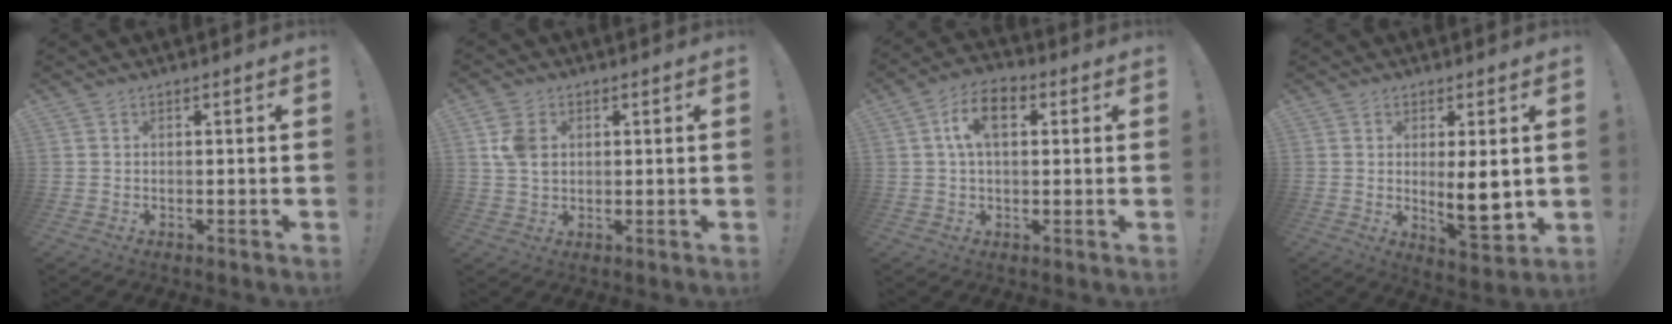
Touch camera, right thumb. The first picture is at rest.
{"total": 6.2, "force": [1.7, 4.6, 3.8], "torque": [-0.061, 0.006, 0.034]}
{"total": 9.1, "force": [2.3, 5.2, 7.1], "torque": [-0.119, 0.013, 0.042]}
{"total": 9.4, "force": [0.5, 2.5, 9.1], "torque": [-0.121, -0.021, 0.009]}